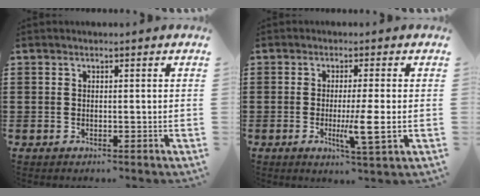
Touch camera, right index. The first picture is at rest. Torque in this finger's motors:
{"motor_torque": [1.68, 0.33, 0.29, 0.20]}